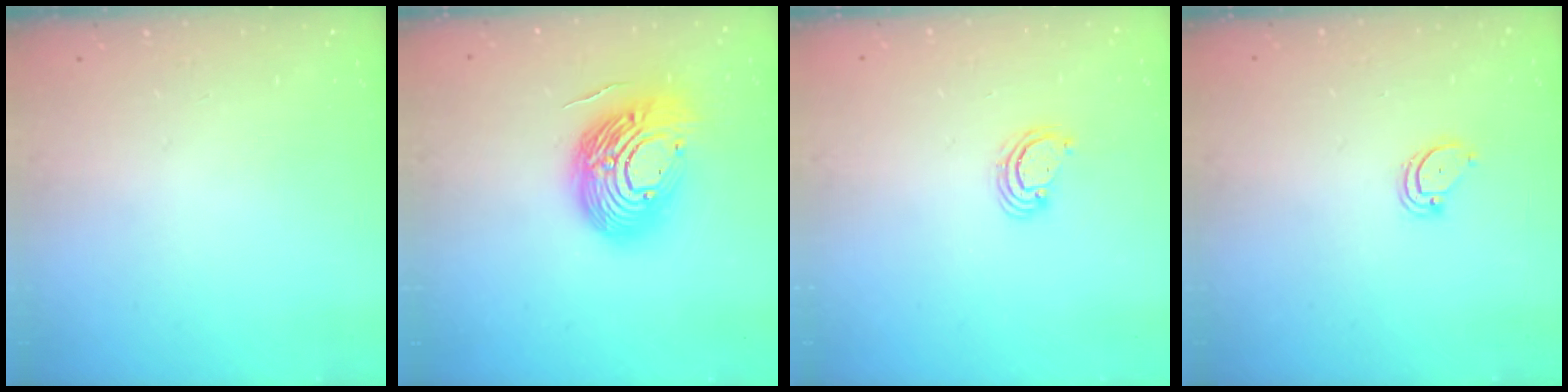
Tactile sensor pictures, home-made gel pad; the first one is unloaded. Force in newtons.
{"total": 20.0, "press": 20.0, "slide": 1.6}
{"total": 2.5, "press": 2.5, "slide": 0.2}
{"total": 2.9, "press": 2.9, "slide": 0.2}